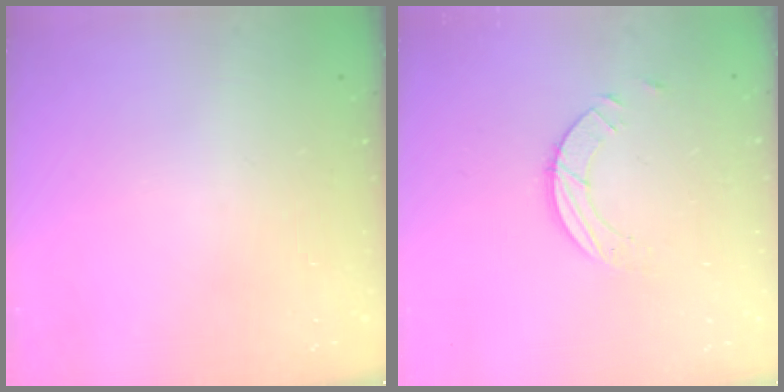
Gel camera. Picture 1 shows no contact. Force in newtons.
{"total": 3.4, "press": 3.4, "slide": 0.3}